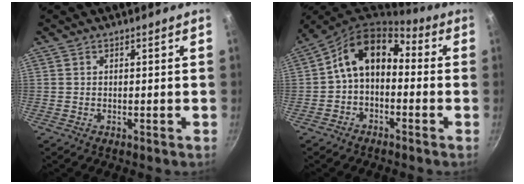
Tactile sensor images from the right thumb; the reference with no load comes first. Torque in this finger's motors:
{"motor_torque": [0.24, 0.47, 0.24, 0.00, 0.14]}